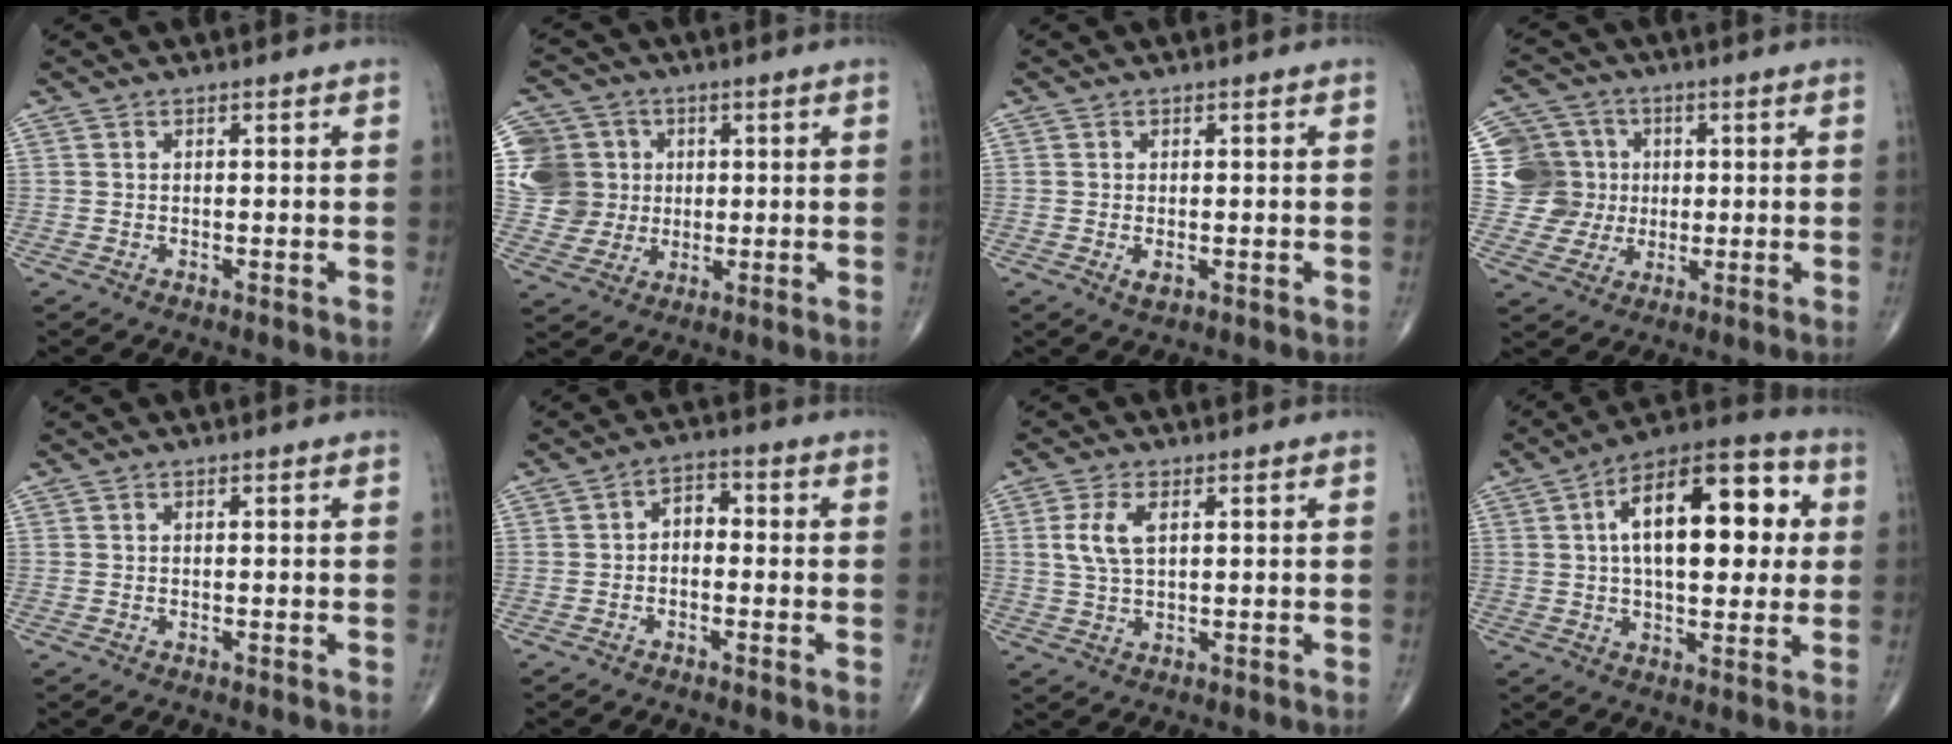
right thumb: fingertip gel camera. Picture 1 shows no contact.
{"total": 11.8, "force": [1.9, 11.2, 3.0], "torque": [-0.038, 0.016, 0.039]}
{"total": 1.6, "force": [-0.4, 0.9, 1.3], "torque": [-0.022, -0.004, -0.006]}
{"total": 9.8, "force": [1.1, 9.7, 1.3], "torque": [0.016, 0.015, 0.020]}
{"total": 0.0}
{"total": 3.7, "force": [-0.5, 2.5, 2.7], "torque": [-0.027, 0.019, -0.021]}
{"total": 5.4, "force": [1.5, 2.6, 4.5], "torque": [-0.100, 0.000, 0.030]}
{"total": 20.6, "force": [4.0, 9.9, 17.6], "torque": [-0.240, 0.018, 0.051]}